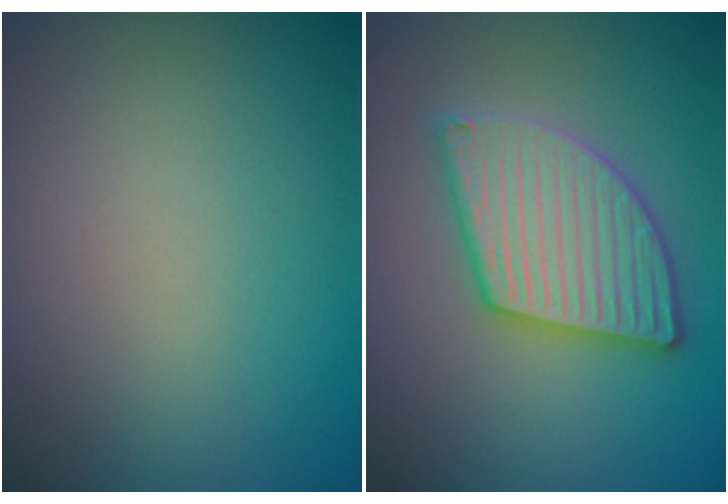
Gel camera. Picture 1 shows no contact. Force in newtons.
{"total": 5.5, "press": 5.5, "slide": 0.5}